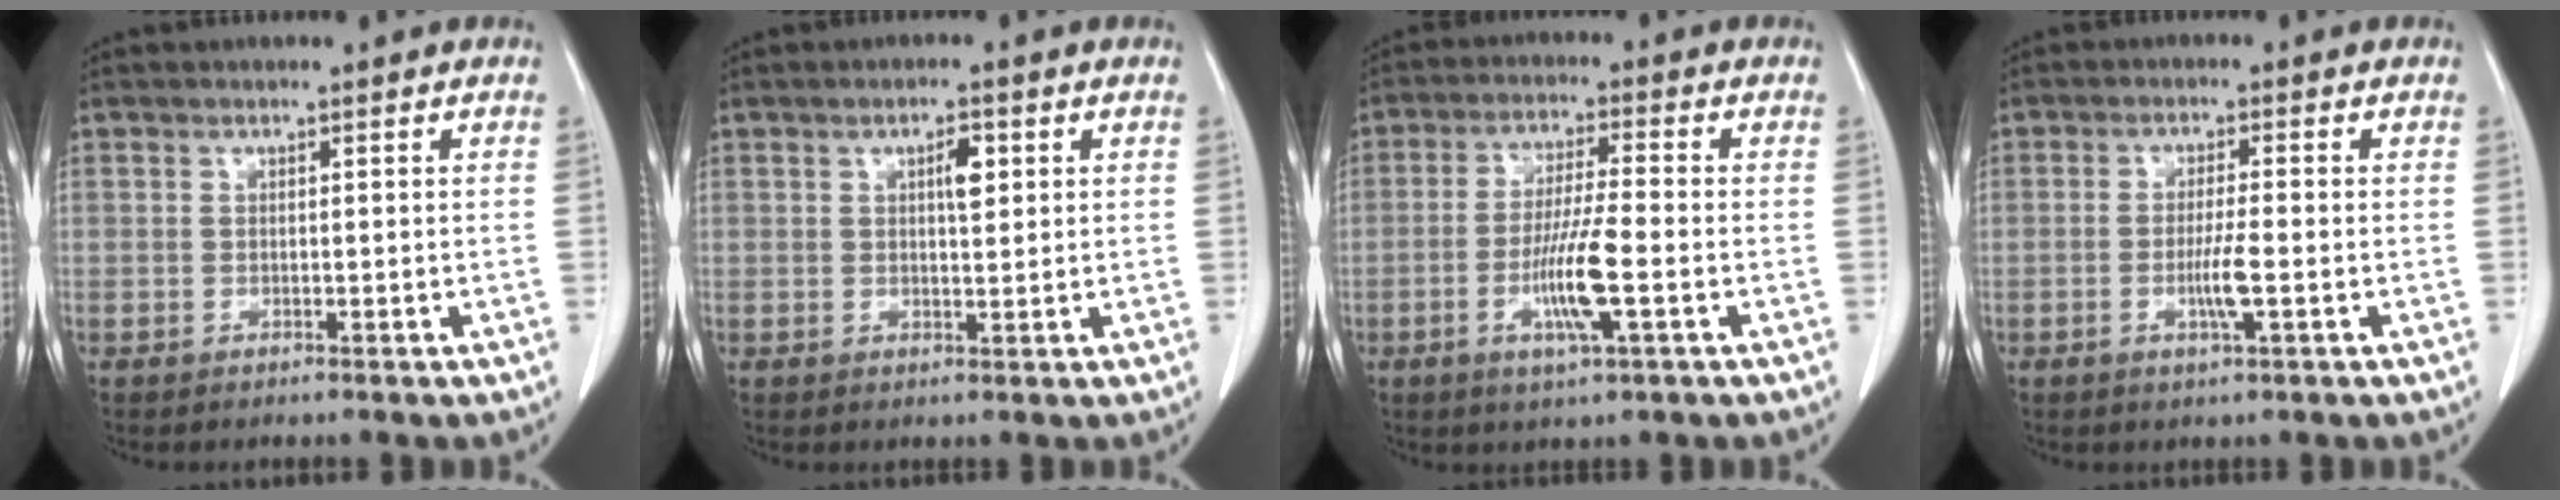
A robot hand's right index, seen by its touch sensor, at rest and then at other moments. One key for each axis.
{"total": 3.0, "fx": 1.0, "fy": 0.9, "fz": 2.6, "tx": -0.045, "ty": 0.002, "tz": 0.017}
{"total": 8.3, "fx": -2.6, "fy": 0.2, "fz": 7.9, "tx": -0.150, "ty": -0.009, "tz": -0.052}
{"total": 4.0, "fx": -1.2, "fy": 0.0, "fz": 3.8, "tx": -0.072, "ty": -0.006, "tz": -0.023}